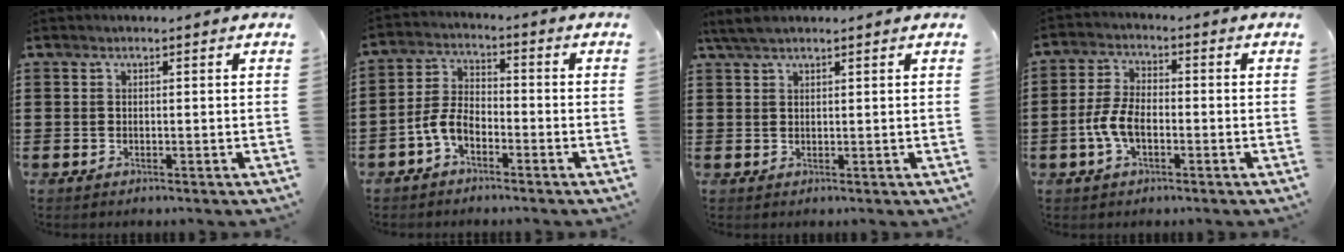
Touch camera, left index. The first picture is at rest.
{"total": 5.1, "force": [-3.0, 2.5, 3.2], "torque": [-0.085, 0.003, -0.065]}
{"total": 2.9, "force": [2.1, 0.6, 1.9], "torque": [-0.041, 0.004, 0.040]}
{"total": 5.9, "force": [-1.8, 3.0, 4.8], "torque": [-0.116, -0.002, -0.041]}